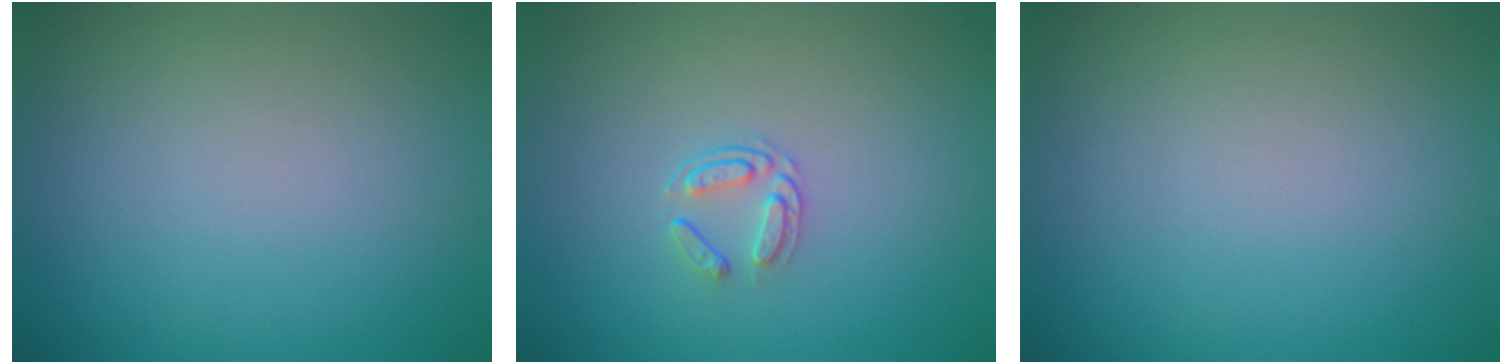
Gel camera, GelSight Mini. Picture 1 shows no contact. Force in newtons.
{"total": 1.6, "press": 1.0, "slide": 1.2}
{"total": 0.0}